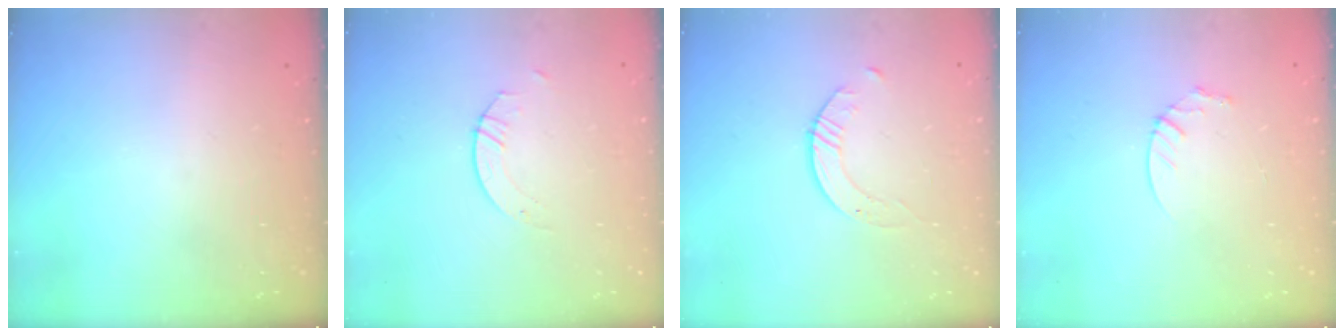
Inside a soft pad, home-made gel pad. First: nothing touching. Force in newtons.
{"total": 2.6, "press": 2.6, "slide": 0.2}
{"total": 1.7, "press": 1.7, "slide": 0.2}
{"total": 3.6, "press": 3.6, "slide": 0.4}